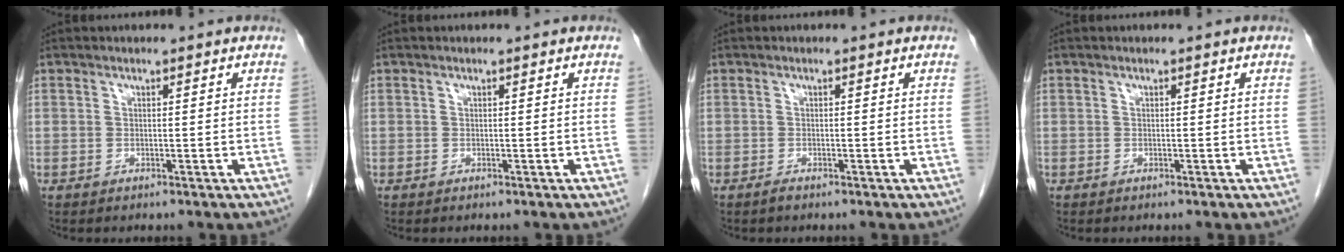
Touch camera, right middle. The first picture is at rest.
{"total": 0.0}
{"total": 0.6, "force": [-0.5, 0.0, 0.3], "torque": [-0.009, -0.001, -0.008]}
{"total": 0.0}